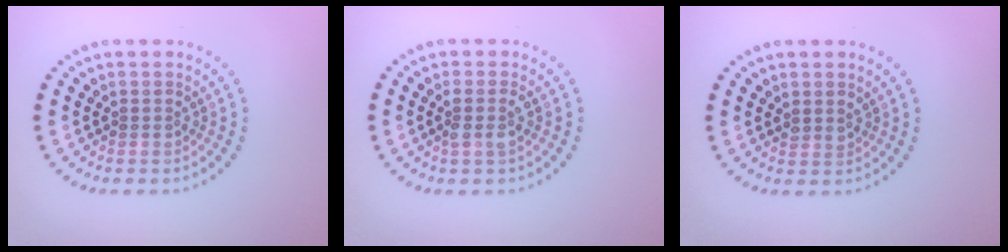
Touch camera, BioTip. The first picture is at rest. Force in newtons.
{"total": 1.5, "press": 1.4, "slide": 0.6}
{"total": 0.7, "press": 0.5, "slide": 0.4}